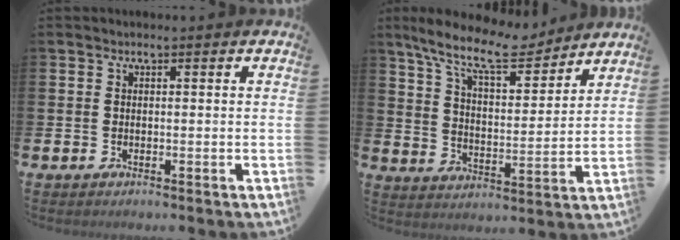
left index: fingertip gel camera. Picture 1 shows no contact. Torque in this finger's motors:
{"motor_torque": [1.11, -1.02, 0.66, 0.21]}